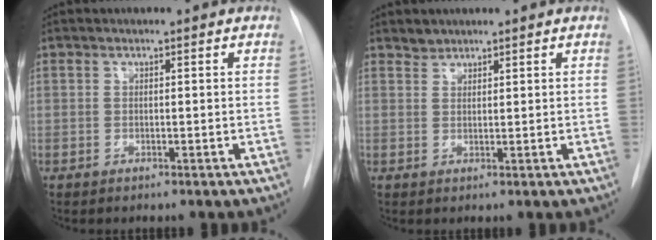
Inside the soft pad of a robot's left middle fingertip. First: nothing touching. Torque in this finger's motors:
{"motor_torque": [-0.15, -0.13, -0.01, 0.01]}